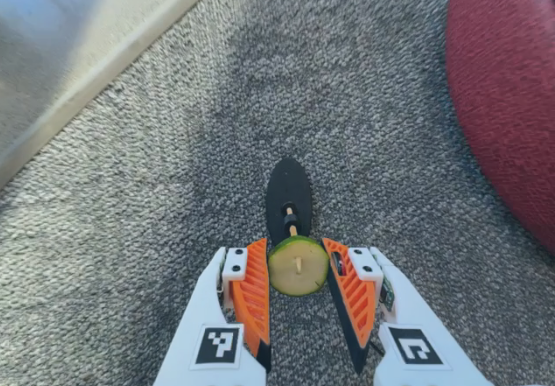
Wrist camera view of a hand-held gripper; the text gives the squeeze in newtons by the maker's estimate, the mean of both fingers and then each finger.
{"total": 9.2, "left": 9.3, "right": 9.2}